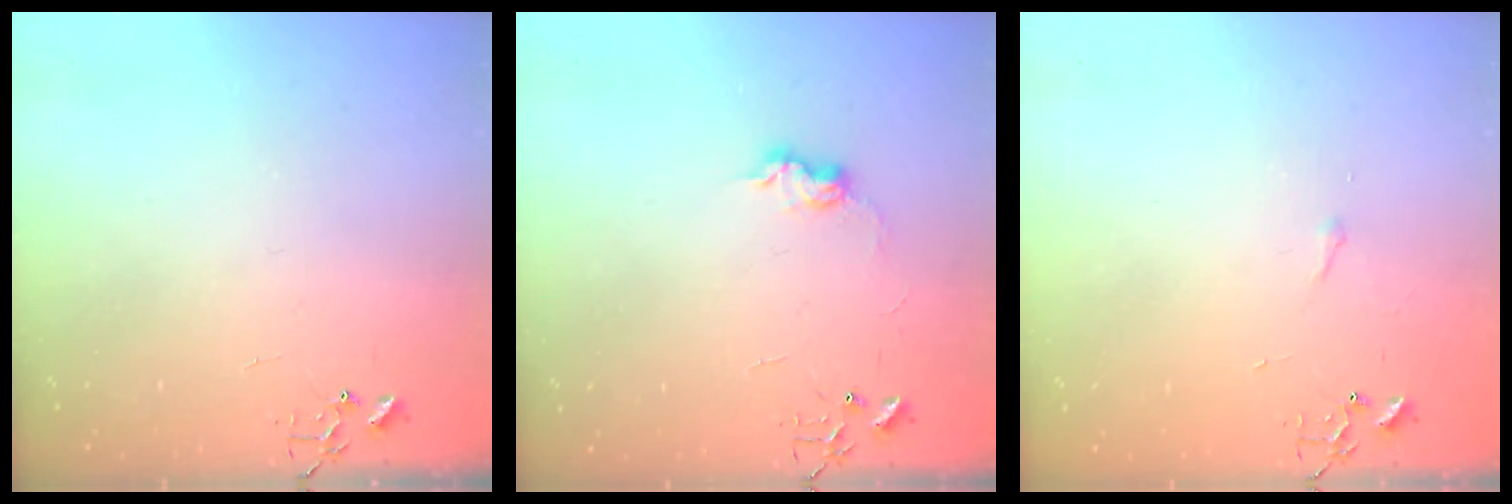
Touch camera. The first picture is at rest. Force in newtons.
{"total": 7.4, "press": 7.4, "slide": 0.4}
{"total": 2.9, "press": 2.9, "slide": 0.5}